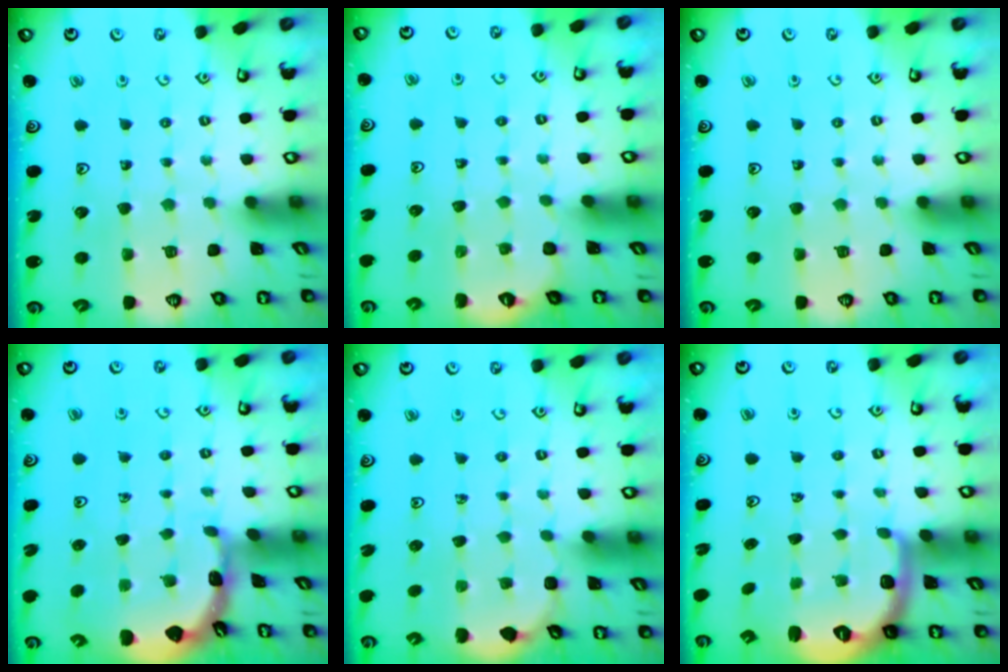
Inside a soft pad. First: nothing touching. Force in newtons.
{"total": 2.1, "press": 1.0, "slide": 1.8}
{"total": 0.0}
{"total": 1.8, "press": 1.8, "slide": 0.1}
{"total": 2.2, "press": 1.7, "slide": 1.3}
{"total": 2.7, "press": 1.7, "slide": 2.1}